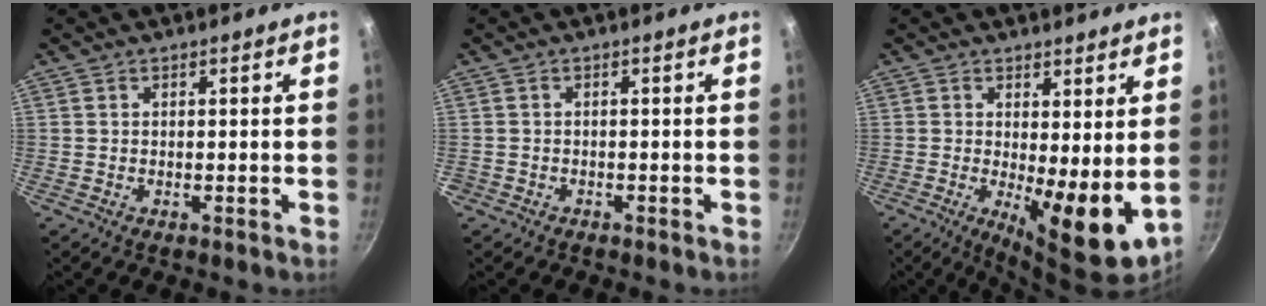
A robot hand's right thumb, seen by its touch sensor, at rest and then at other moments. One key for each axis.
{"total": 1.1, "fx": -0.7, "fy": 0.8, "fz": 0.0, "tx": -0.004, "ty": 0.016, "tz": -0.011}
{"total": 9.7, "fx": 0.6, "fy": 3.1, "fz": 9.2, "tx": -0.125, "ty": -0.027, "tz": 0.014}